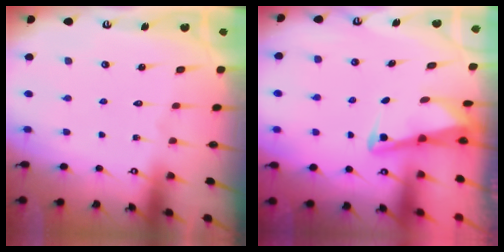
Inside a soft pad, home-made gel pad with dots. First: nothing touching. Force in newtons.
{"total": 2.8, "press": 2.8, "slide": 0.4}